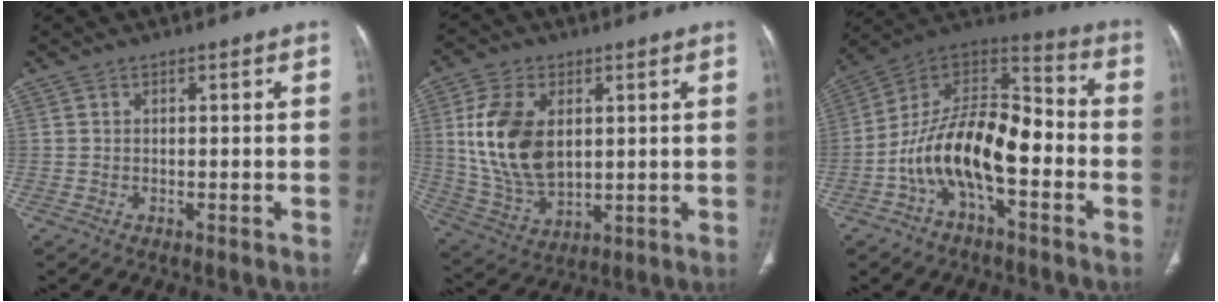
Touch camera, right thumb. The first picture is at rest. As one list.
[{"total": 15.5, "force": [3.0, 9.6, 11.8], "torque": [-0.222, -0.012, 0.069]}, {"total": 17.7, "force": [-5.2, 8.8, 14.5], "torque": [-0.239, 0.069, -0.092]}]